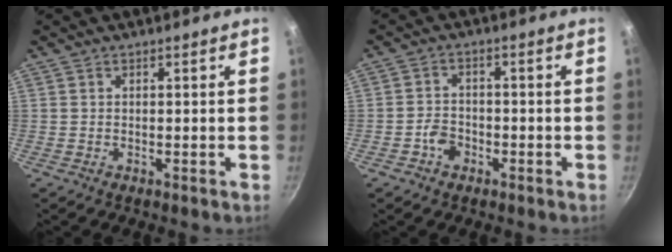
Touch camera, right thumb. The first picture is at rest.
{"total": 3.6, "force": [-1.9, 2.7, 1.5], "torque": [-0.014, 0.022, -0.033]}